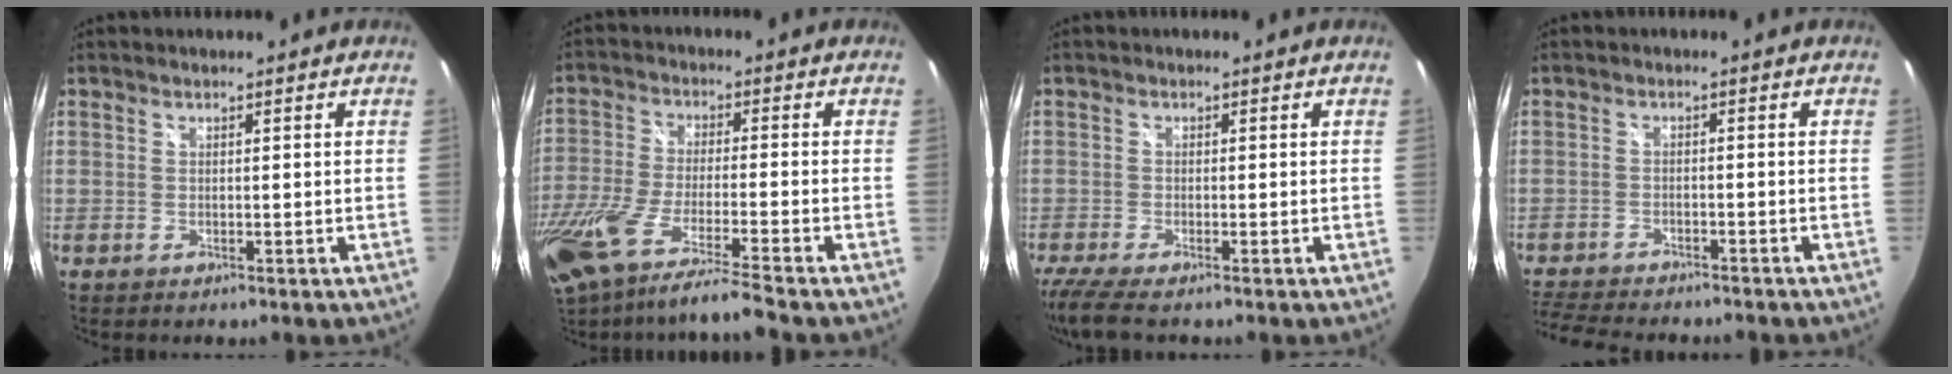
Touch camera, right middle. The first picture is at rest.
{"total": 16.9, "force": [-13.0, 0.2, 10.8], "torque": [-0.219, -0.065, -0.227]}
{"total": 4.8, "force": [-3.6, 0.2, 3.2], "torque": [-0.073, -0.026, -0.071]}
{"total": 9.9, "force": [-8.8, 2.2, 3.7], "torque": [-0.101, -0.017, -0.147]}